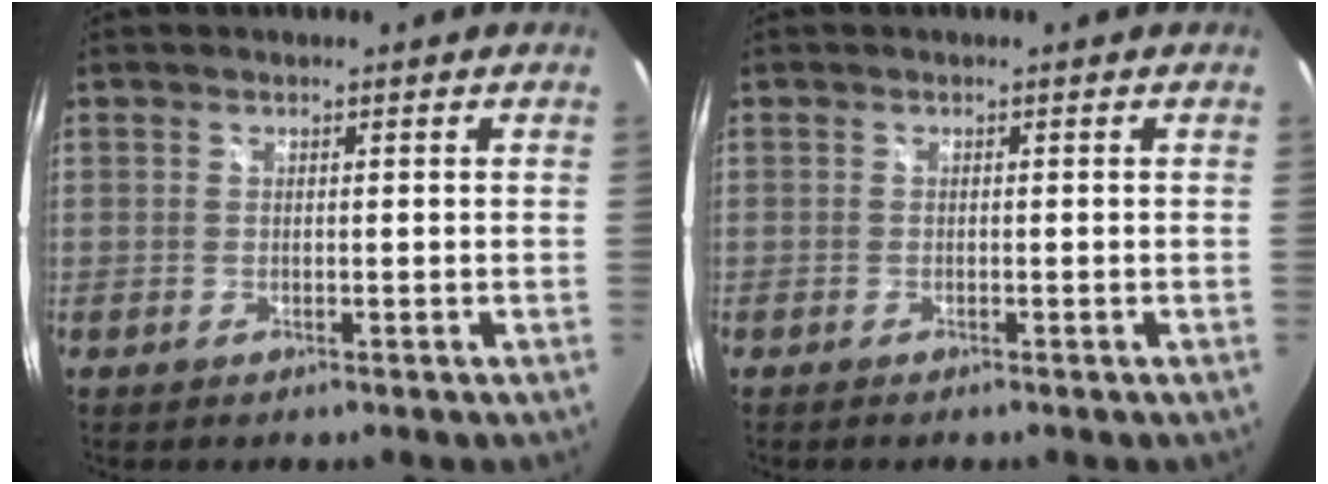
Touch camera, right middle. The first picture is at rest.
{"total": 0.5, "force": [-0.5, 0.1, 0.1], "torque": [-0.003, -0.003, -0.011]}